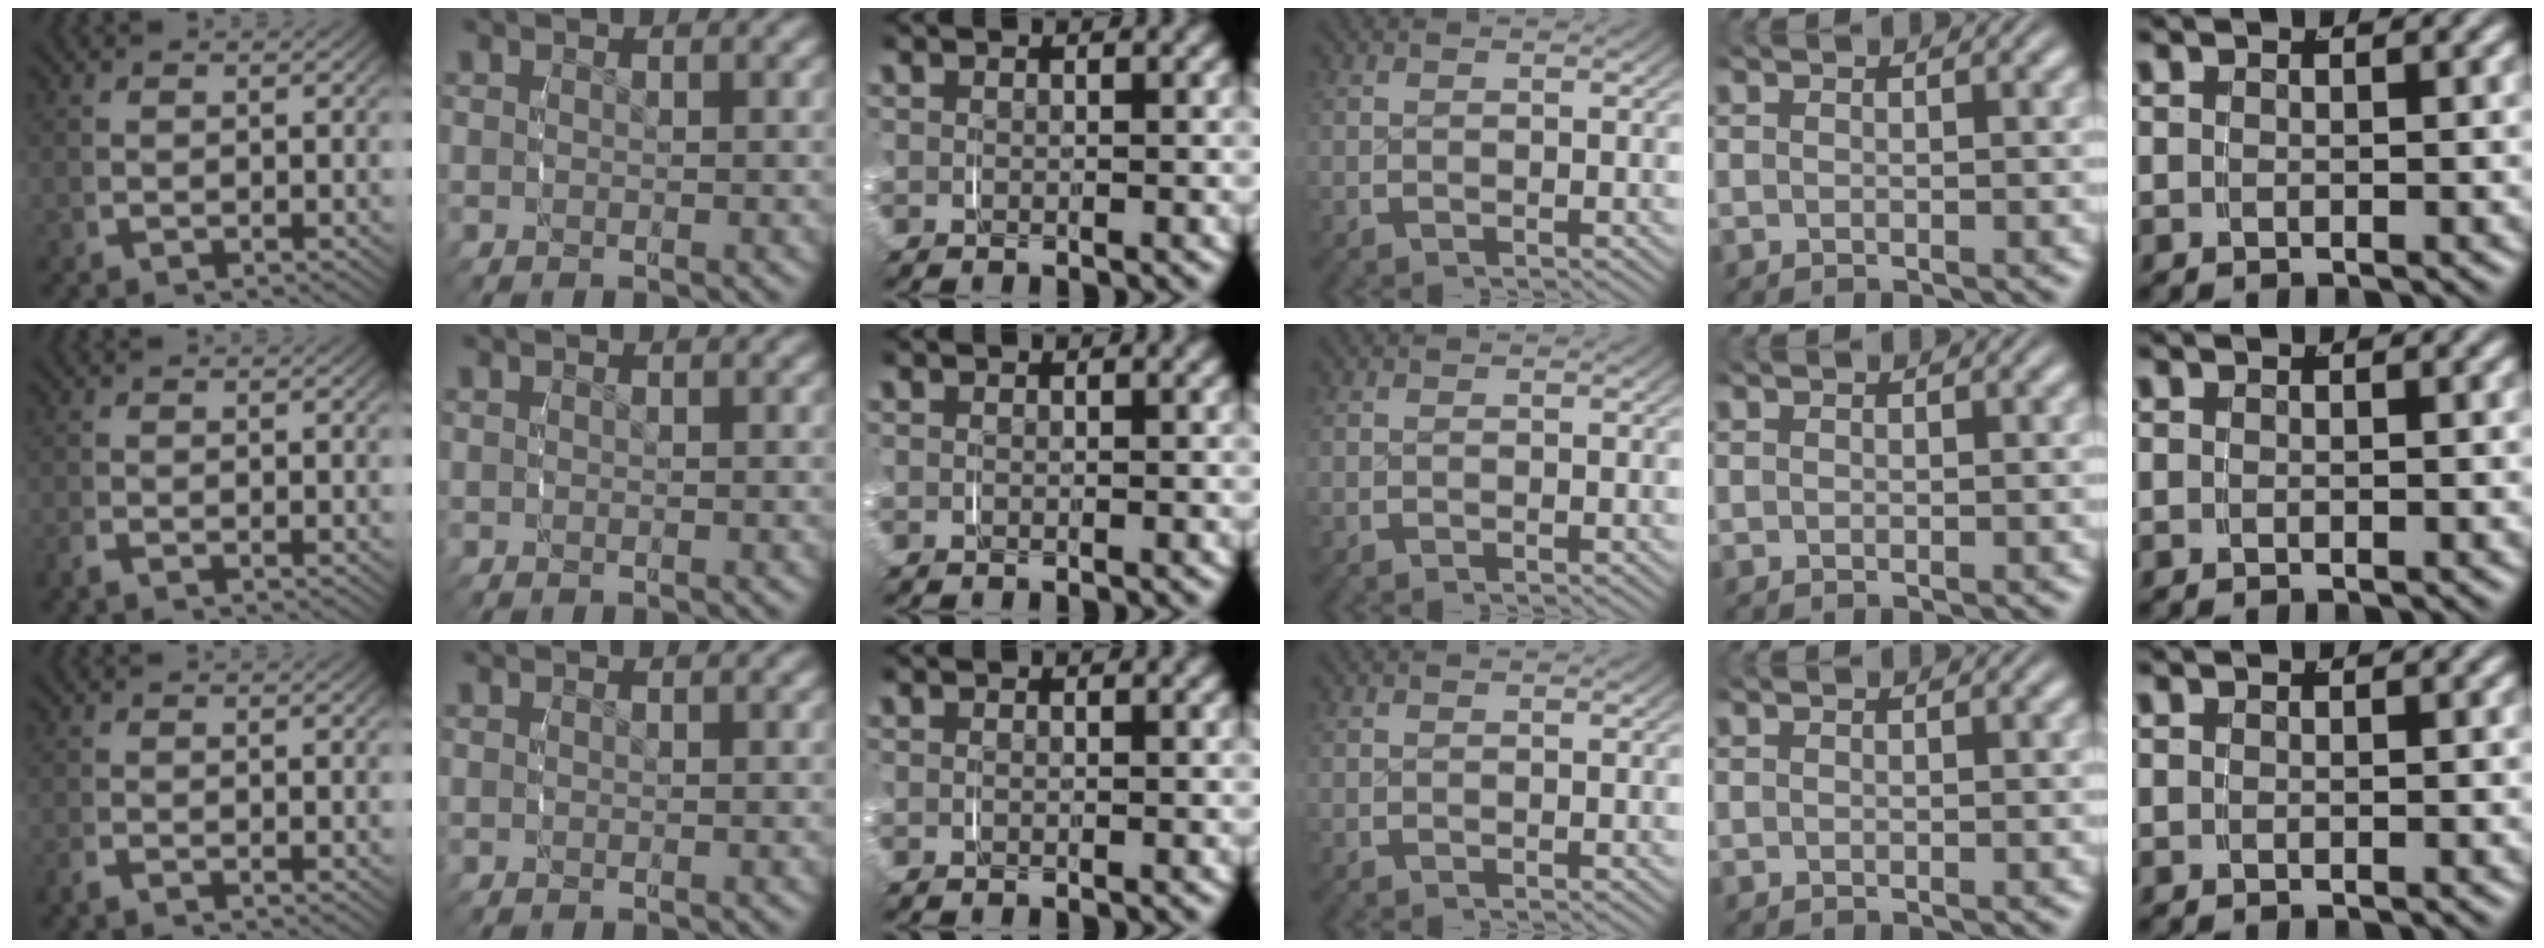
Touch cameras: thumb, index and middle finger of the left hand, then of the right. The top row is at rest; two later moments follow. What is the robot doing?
{"motion": "grasp_and_lifting", "object": "paper"}